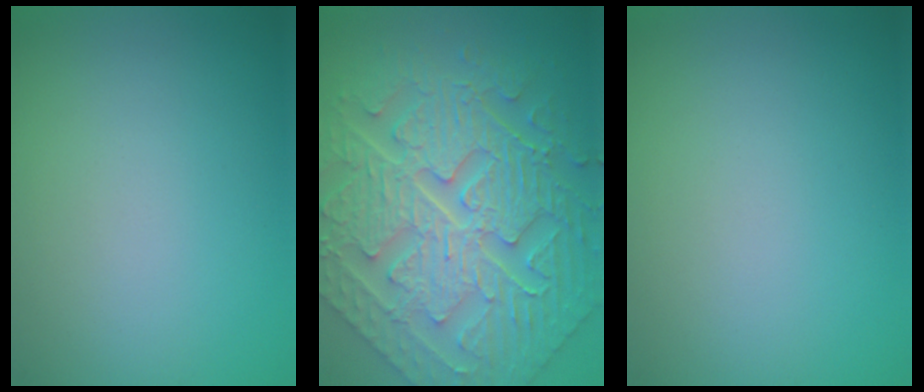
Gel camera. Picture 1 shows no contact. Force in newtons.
{"total": 9.2, "press": 7.5, "slide": 5.4}
{"total": 0.0}